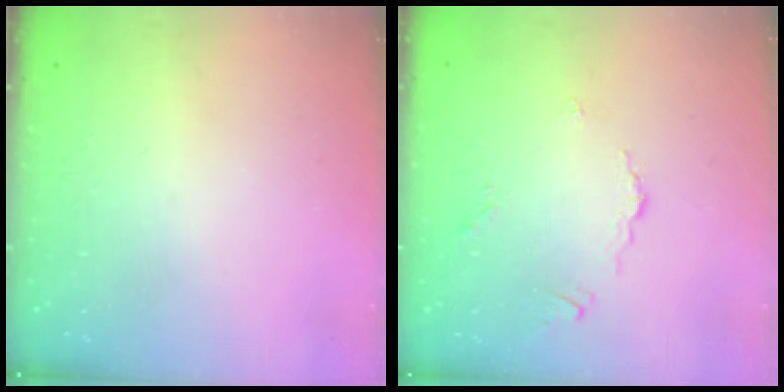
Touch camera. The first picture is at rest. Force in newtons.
{"total": 2.8, "press": 2.8, "slide": 0.6}